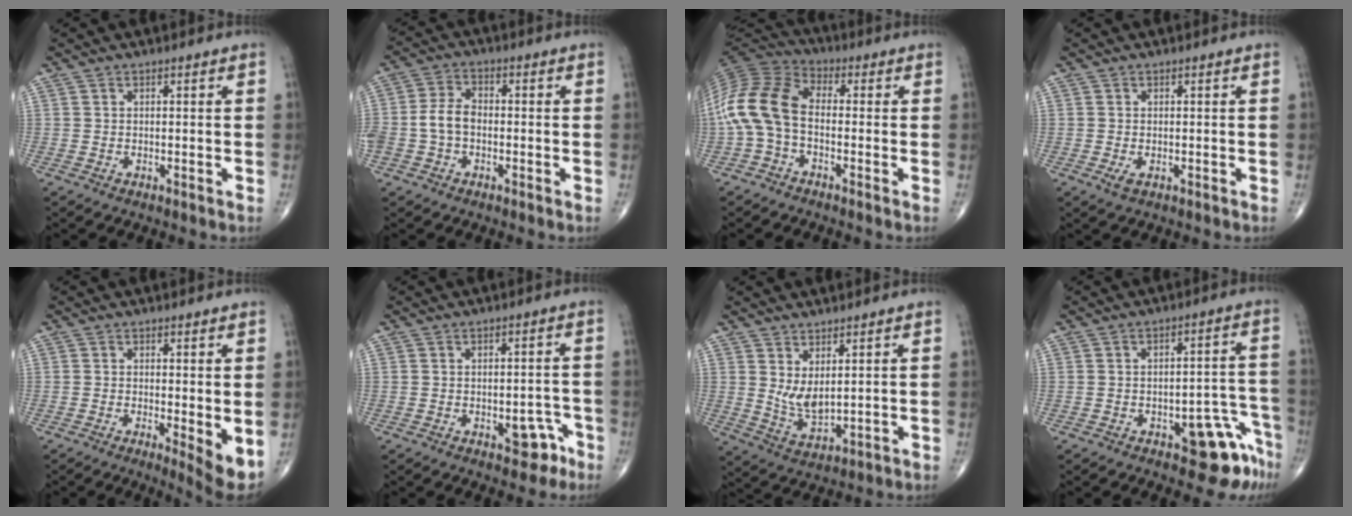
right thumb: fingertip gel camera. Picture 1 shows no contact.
{"total": 6.5, "force": [-1.2, 4.4, 4.6], "torque": [-0.096, 0.023, -0.028]}
{"total": 13.1, "force": [-1.8, 8.0, 10.3], "torque": [-0.215, 0.037, -0.046]}
{"total": 1.4, "force": [-0.5, 0.7, 1.1], "torque": [-0.025, -0.004, -0.006]}
{"total": 5.2, "force": [-0.4, 1.3, 5.0], "torque": [-0.075, -0.015, -0.009]}
{"total": 4.9, "force": [-2.5, 2.7, 3.2], "torque": [-0.017, 0.023, -0.027]}
{"total": 5.6, "force": [2.0, 2.3, 4.7], "torque": [-0.087, -0.031, 0.049]}
{"total": 9.4, "force": [-5.6, 3.9, 6.5], "torque": [-0.041, 0.044, -0.066]}